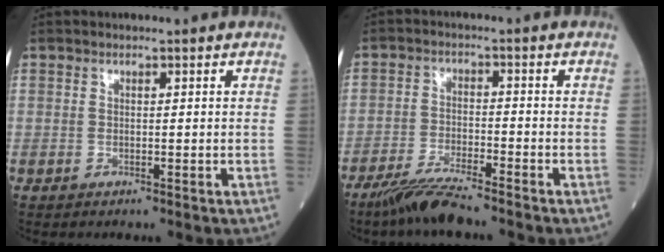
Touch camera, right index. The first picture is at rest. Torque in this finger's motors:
{"motor_torque": [0.51, -0.41, 0.04, 0.00]}